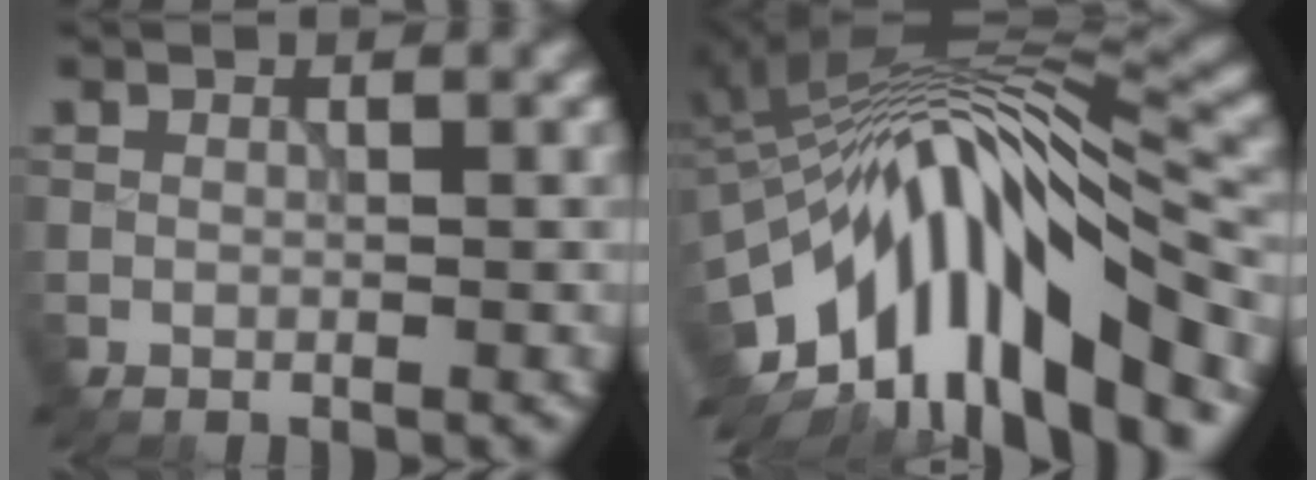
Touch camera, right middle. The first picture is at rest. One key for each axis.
{"total": 14.0, "fx": -5.4, "fy": 5.2, "fz": 11.9, "tx": -0.199, "ty": 0.021, "tz": -0.082}